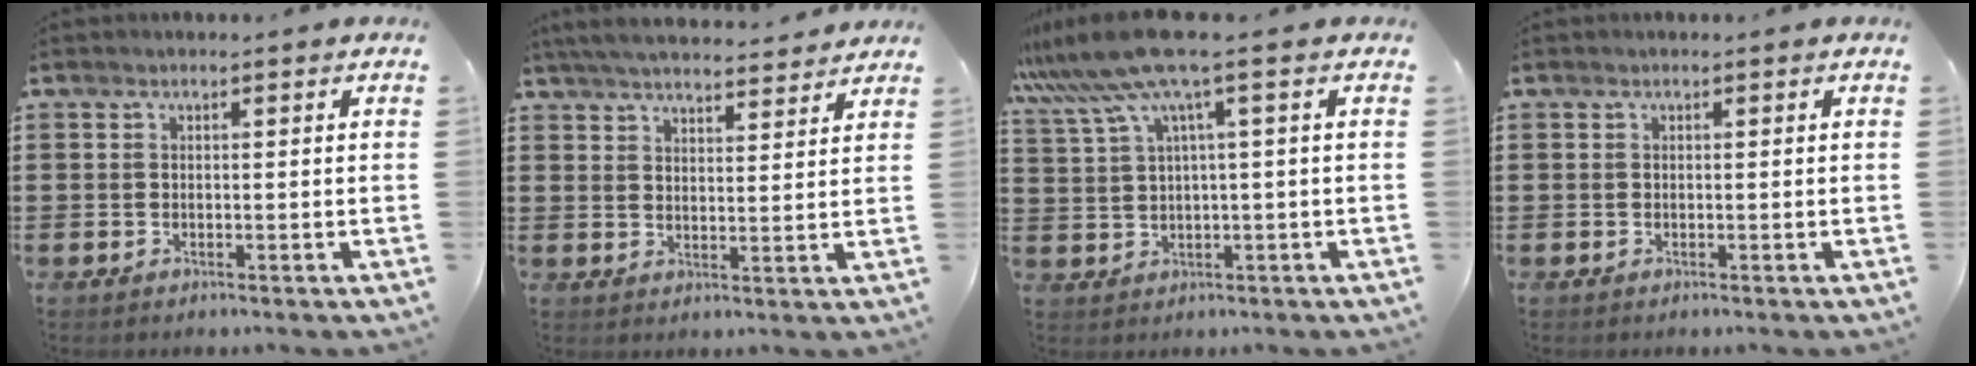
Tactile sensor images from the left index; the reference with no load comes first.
{"total": 5.0, "force": [4.9, 0.2, 1.3], "torque": [-0.042, -0.020, 0.087]}
{"total": 7.3, "force": [3.6, 0.1, 6.4], "torque": [-0.157, -0.027, 0.055]}
{"total": 0.0}